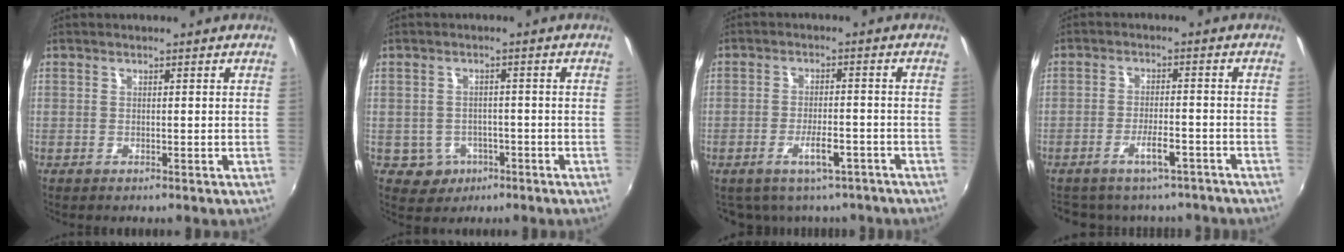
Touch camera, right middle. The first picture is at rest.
{"total": 4.6, "force": [-1.9, 4.1, 0.8], "torque": [-0.029, 0.007, -0.020]}
{"total": 7.2, "force": [-5.0, 3.2, 4.0], "torque": [-0.076, -0.003, -0.065]}
{"total": 7.0, "force": [-5.7, 2.7, 3.0], "torque": [-0.059, 0.006, -0.077]}